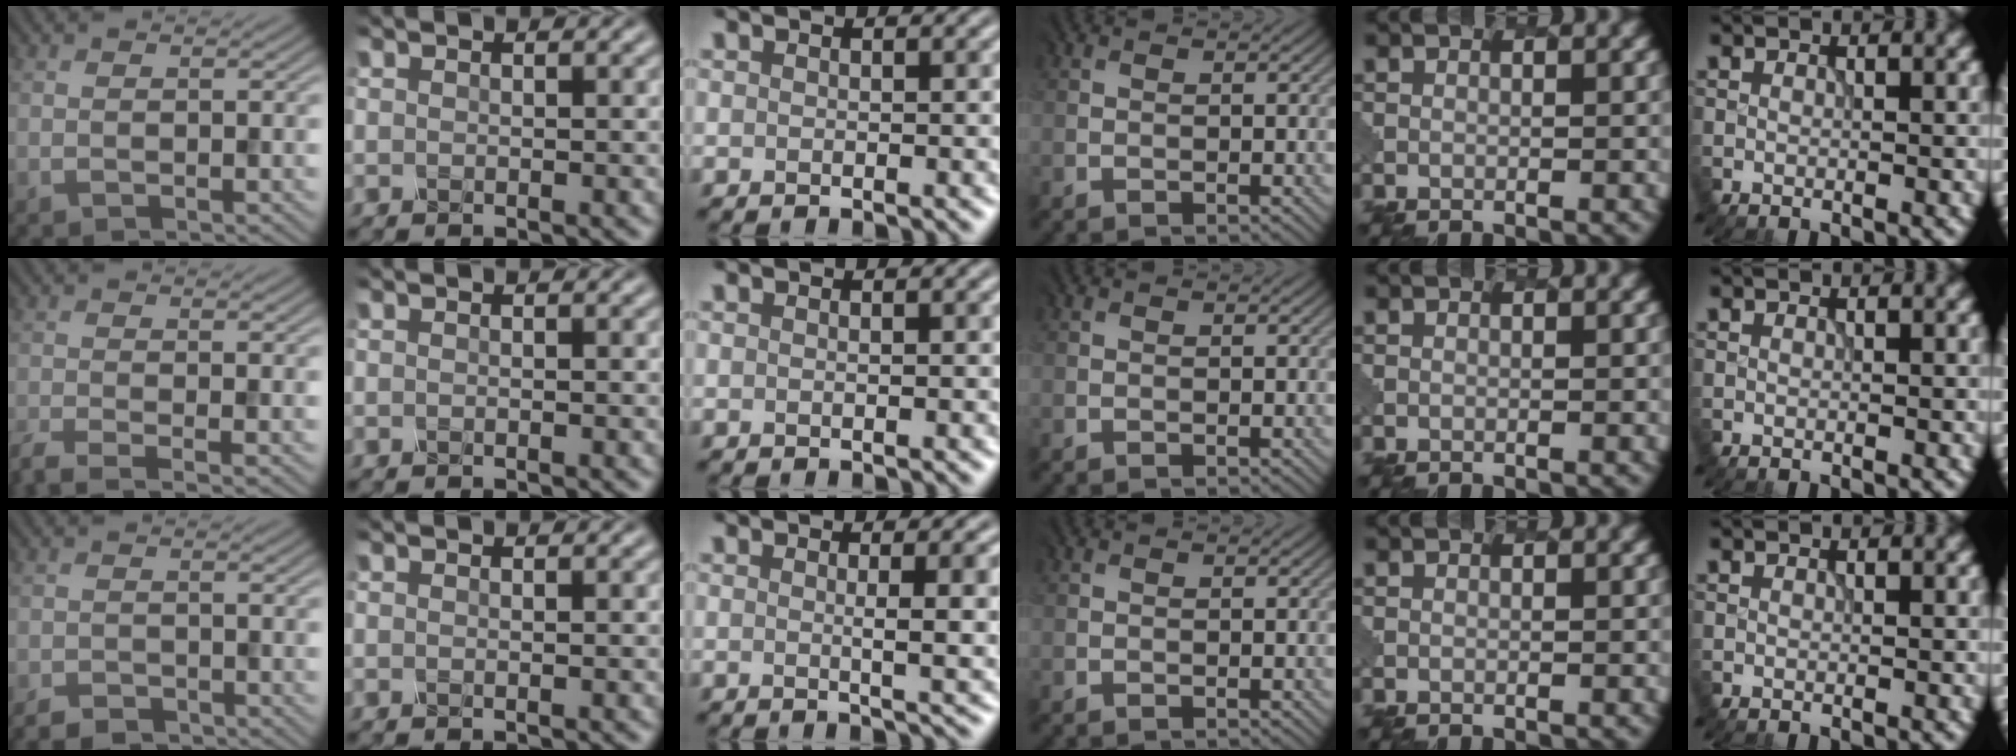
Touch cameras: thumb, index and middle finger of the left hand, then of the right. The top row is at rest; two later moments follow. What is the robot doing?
{"motion": "dispense", "object": "oil cruet"}